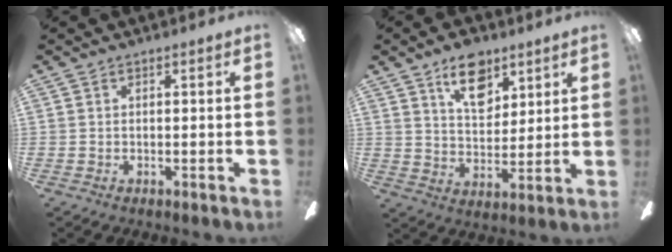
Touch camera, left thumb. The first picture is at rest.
{"total": 12.0, "force": [7.2, 6.8, 6.7], "torque": [-0.094, -0.025, 0.127]}